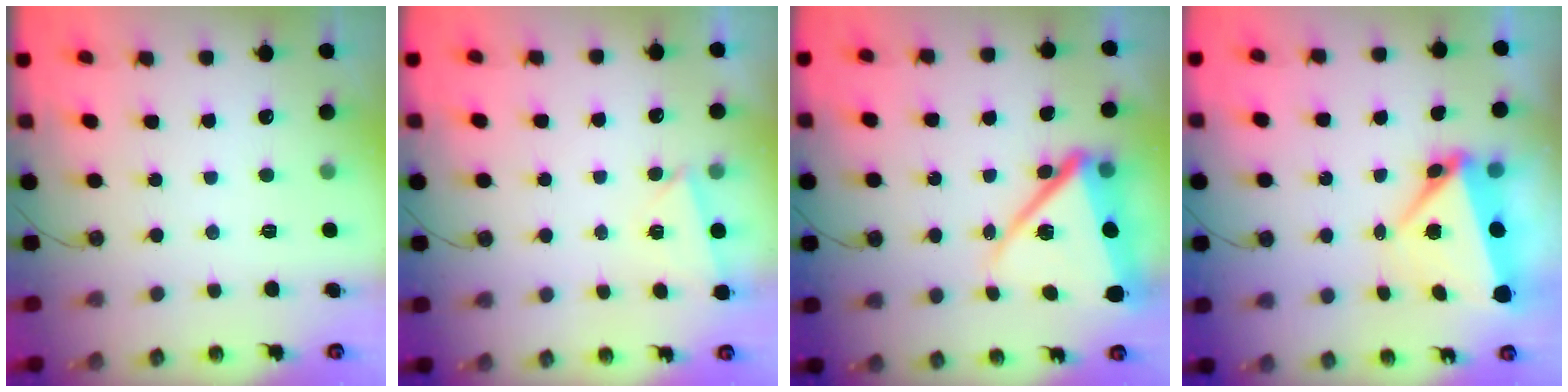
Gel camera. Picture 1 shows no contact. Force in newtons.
{"total": 2.8, "press": 1.7, "slide": 2.2}
{"total": 15.1, "press": 15.0, "slide": 1.4}
{"total": 6.3, "press": 6.3, "slide": 0.8}